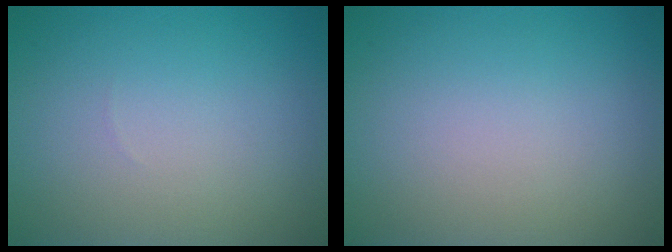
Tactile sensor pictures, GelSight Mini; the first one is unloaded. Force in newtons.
{"total": 0.0}